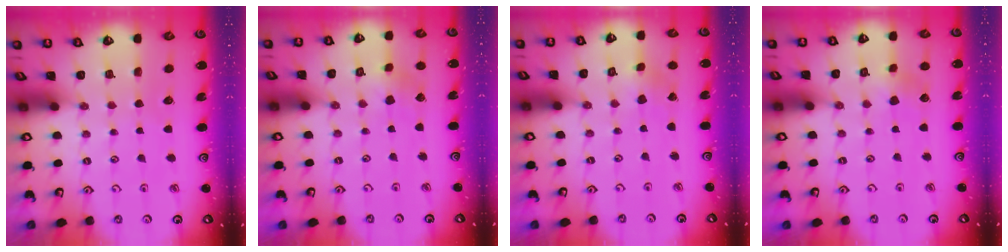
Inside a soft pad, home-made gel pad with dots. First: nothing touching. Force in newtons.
{"total": 2.9, "press": 2.8, "slide": 0.8}
{"total": 0.6, "press": 0.5, "slide": 0.2}
{"total": 3.1, "press": 3.0, "slide": 0.5}